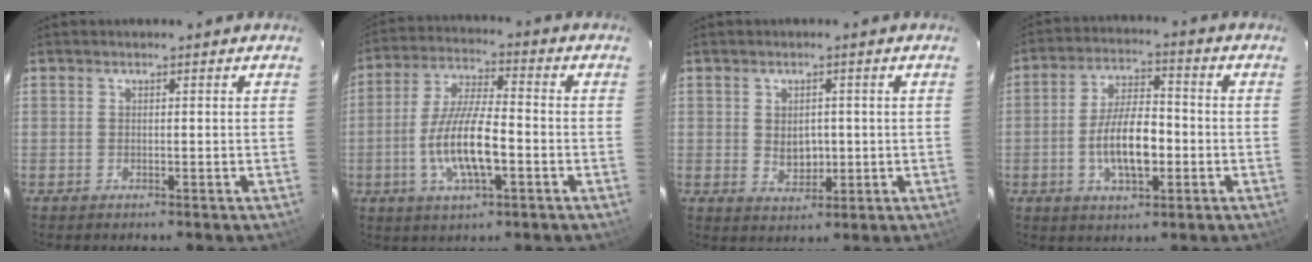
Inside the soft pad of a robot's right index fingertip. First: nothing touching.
{"total": 12.2, "force": [-3.4, 3.4, 11.2], "torque": [-0.226, -0.001, -0.063]}
{"total": 4.4, "force": [0.0, 3.3, 3.0], "torque": [-0.048, 0.000, 0.008]}
{"total": 10.6, "force": [-2.5, 4.5, 9.3], "torque": [-0.178, 0.006, -0.040]}